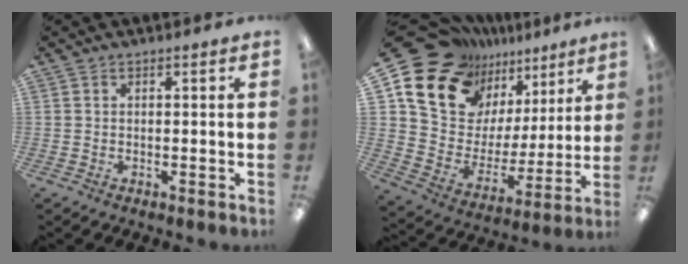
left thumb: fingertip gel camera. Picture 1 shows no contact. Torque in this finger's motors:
{"motor_torque": [1.33, 1.39, 1.39, -1.38, 0.30]}